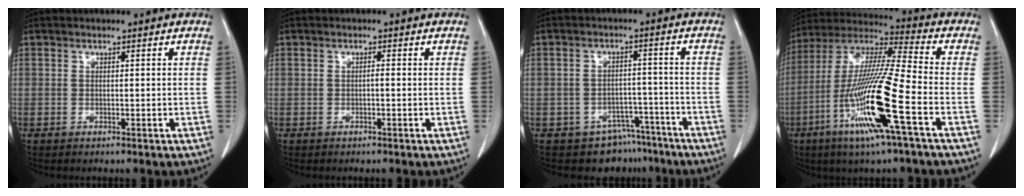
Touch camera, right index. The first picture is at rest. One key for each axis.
{"total": 0.6, "fx": -0.2, "fy": 0.1, "fz": 0.5, "tx": -0.009, "ty": 0.002, "tz": -0.002}
{"total": 7.5, "fx": -5.8, "fy": 4.7, "fz": 0.3, "tx": 0.015, "ty": 0.034, "tz": -0.077}
{"total": 17.9, "fx": -6.6, "fy": -0.3, "fz": 16.6, "tx": -0.339, "ty": -0.021, "tz": -0.130}